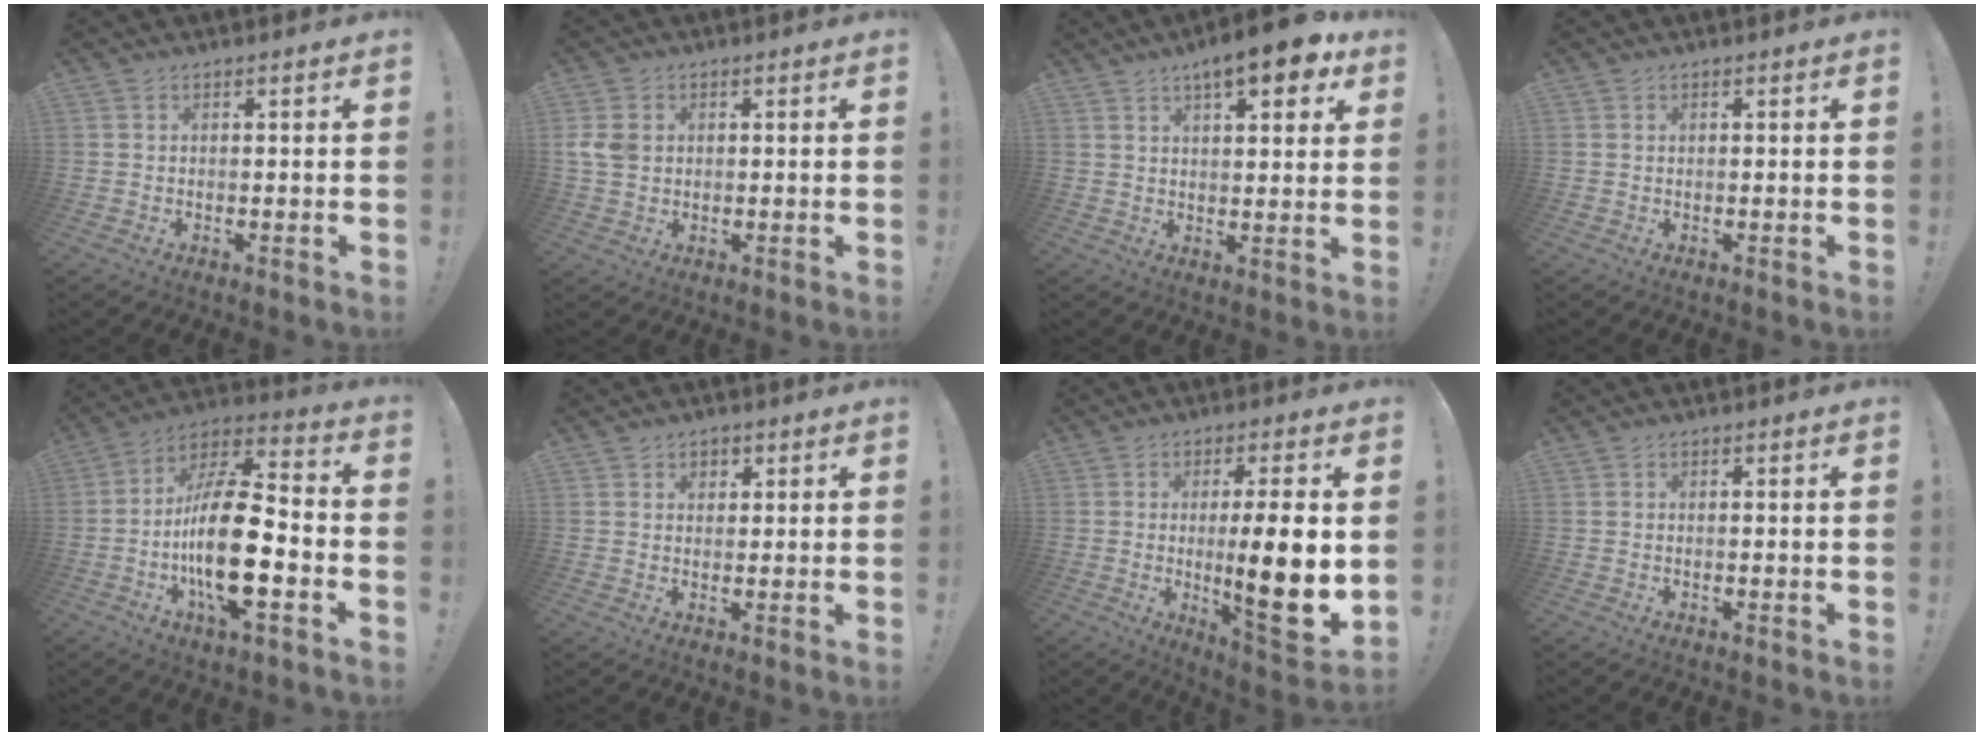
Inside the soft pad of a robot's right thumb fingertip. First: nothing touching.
{"total": 5.5, "force": [1.1, 4.3, 3.1], "torque": [-0.060, -0.001, 0.021]}
{"total": 10.7, "force": [6.4, 2.8, 8.1], "torque": [-0.107, -0.037, 0.102]}
{"total": 0.0}
{"total": 21.7, "force": [-4.9, 7.9, 19.6], "torque": [-0.369, 0.025, -0.080]}
{"total": 2.2, "force": [0.9, 1.8, 0.8], "torque": [-0.012, 0.001, 0.015]}
{"total": 16.3, "force": [-0.8, 2.7, 16.1], "torque": [-0.249, -0.015, -0.012]}
{"total": 0.0}